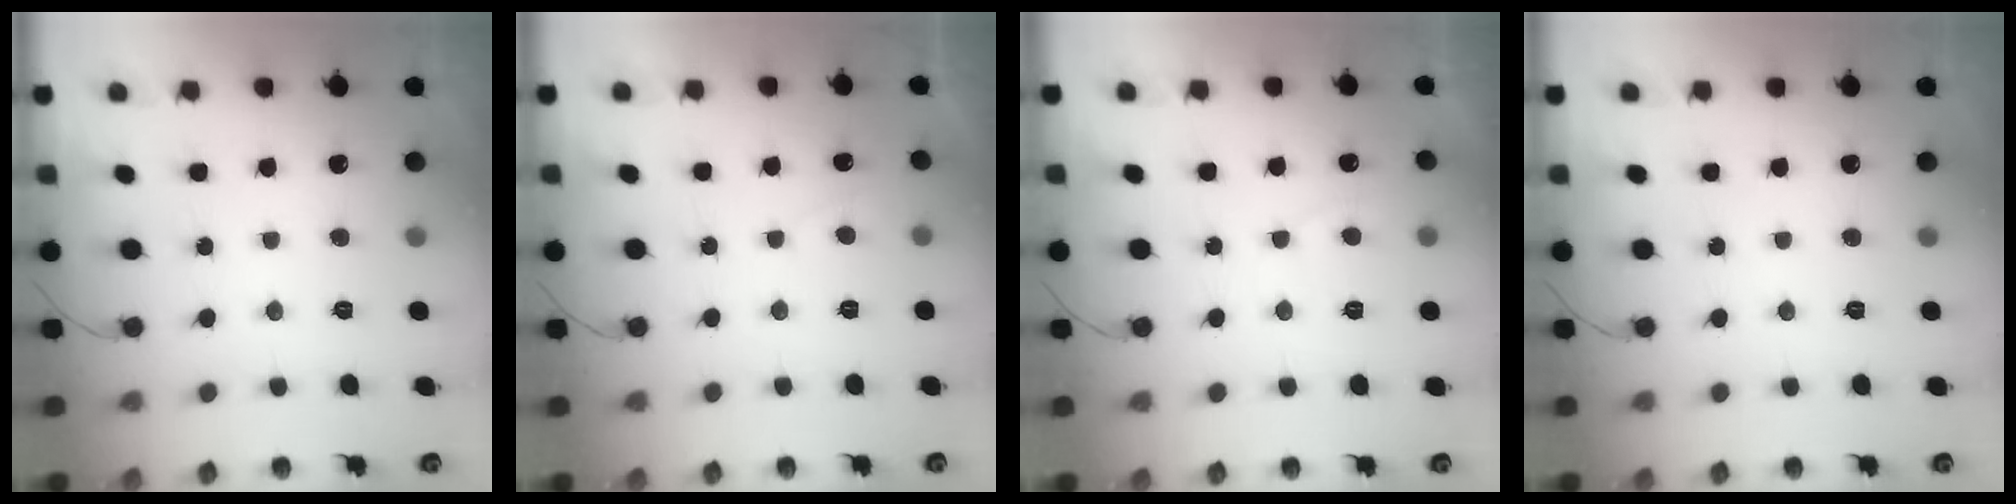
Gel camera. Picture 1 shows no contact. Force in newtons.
{"total": 0.9, "press": 0.7, "slide": 0.5}
{"total": 1.6, "press": 1.5, "slide": 0.6}
{"total": 0.0}